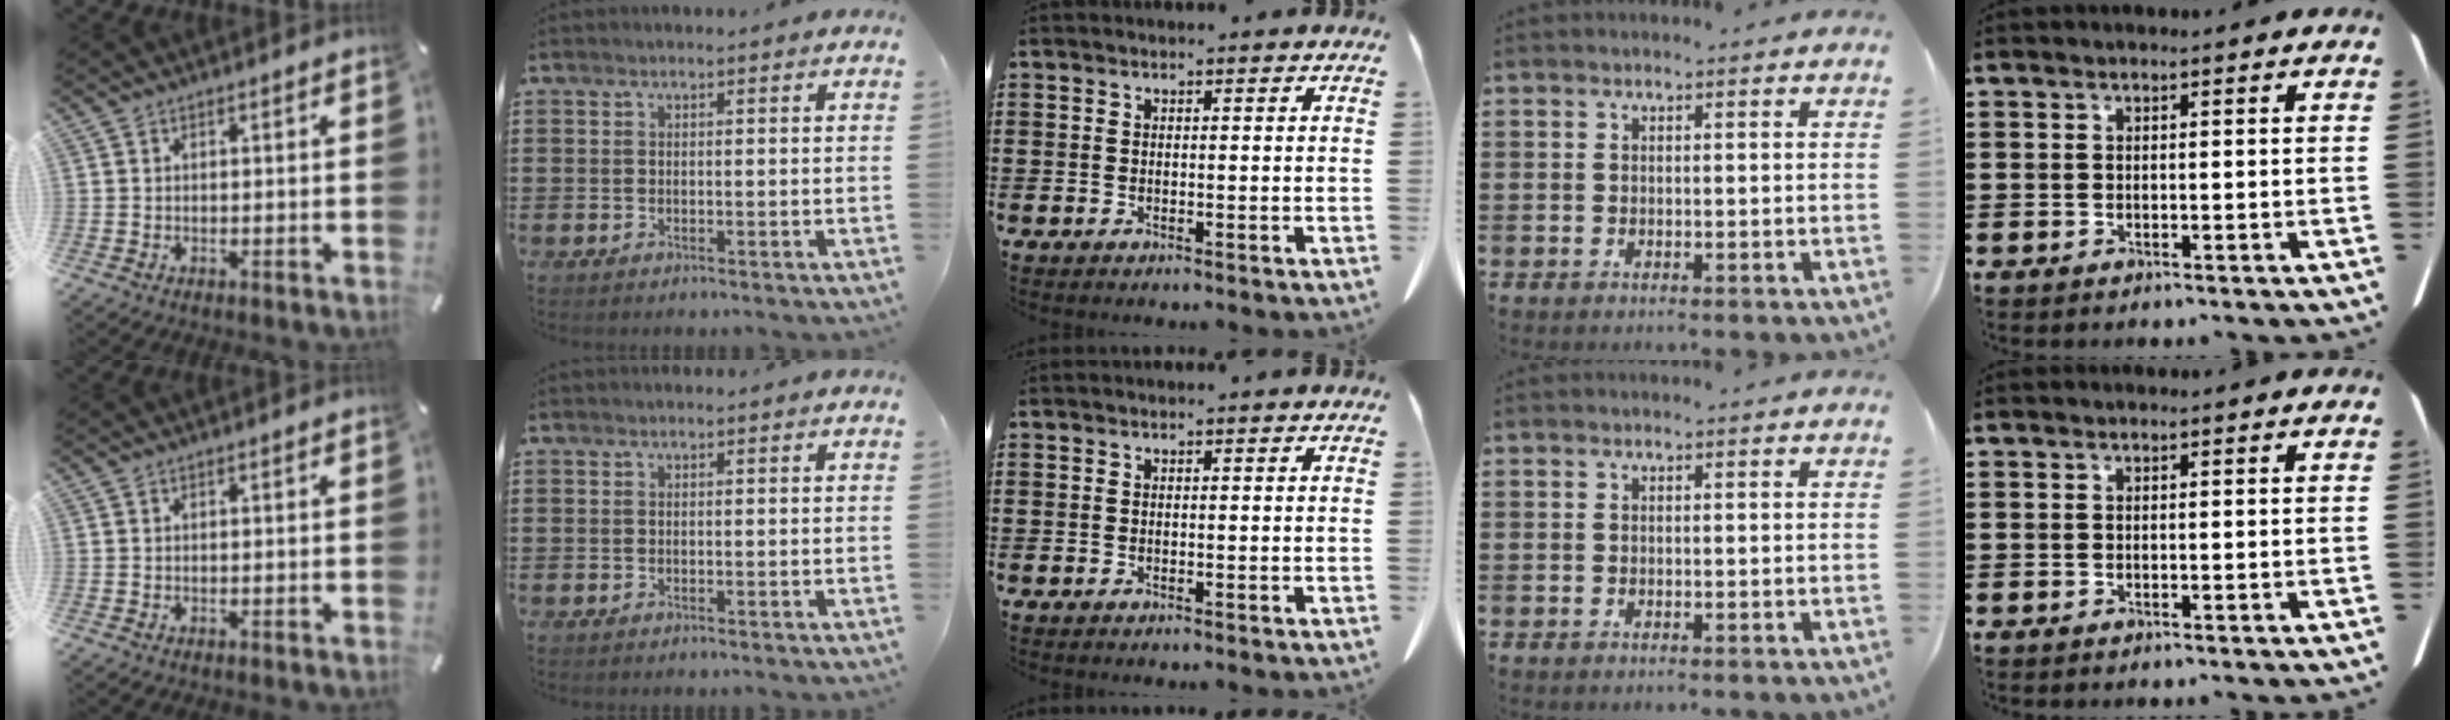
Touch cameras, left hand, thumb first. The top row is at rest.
{}